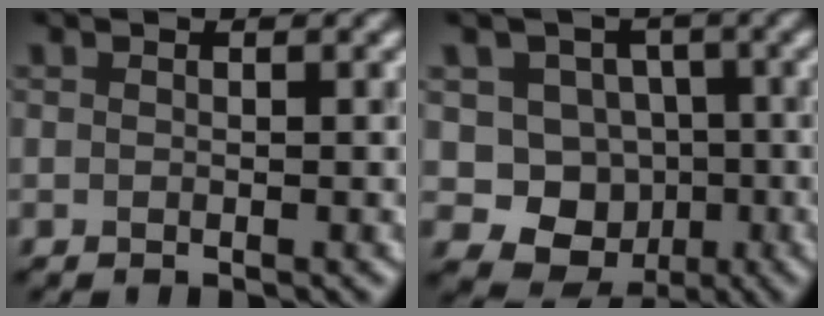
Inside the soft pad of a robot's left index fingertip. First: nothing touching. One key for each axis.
{"total": 7.5, "fx": -1.0, "fy": 7.0, "fz": 2.5, "tx": -0.036, "ty": 0.008, "tz": -0.038}